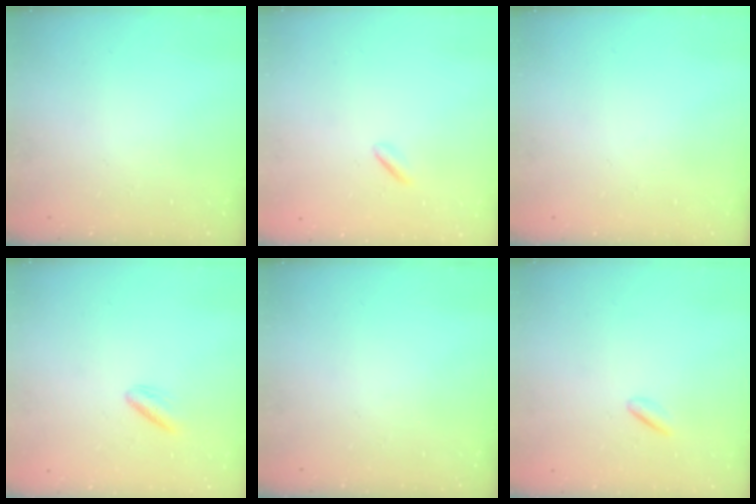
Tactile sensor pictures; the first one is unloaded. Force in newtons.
{"total": 0.0}
{"total": 0.0}
{"total": 2.8, "press": 2.4, "slide": 1.4}
{"total": 0.0}
{"total": 1.5, "press": 1.3, "slide": 0.7}